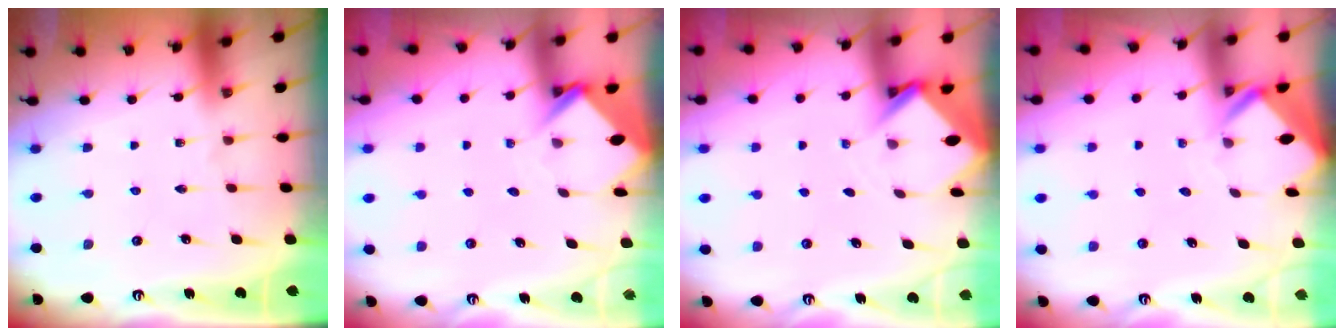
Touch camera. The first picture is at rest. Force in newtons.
{"total": 3.9, "press": 3.9, "slide": 0.4}
{"total": 2.9, "press": 2.9, "slide": 0.2}
{"total": 2.7, "press": 2.7, "slide": 0.2}